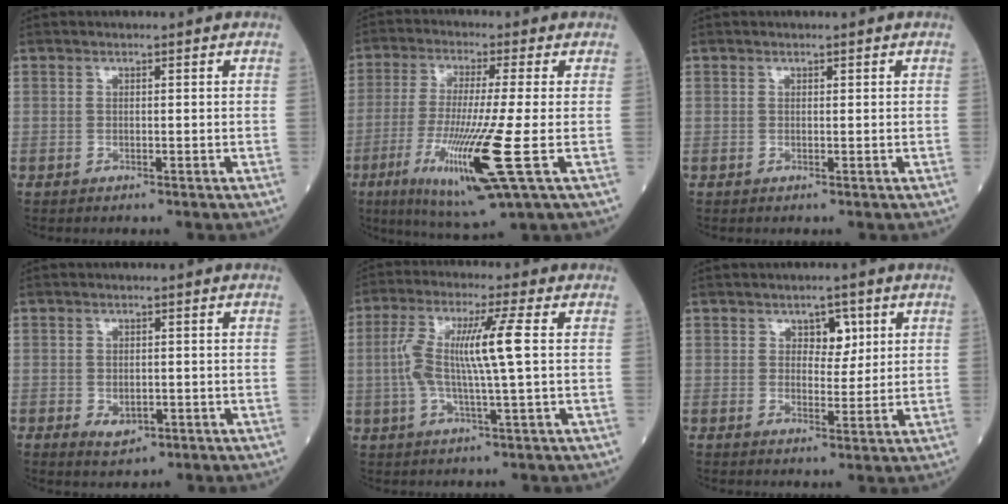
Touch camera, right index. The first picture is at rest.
{"total": 14.2, "force": [-4.3, -0.3, 13.5], "torque": [-0.279, -0.040, -0.076]}
{"total": 0.0}
{"total": 2.9, "force": [-1.1, 1.8, 2.0], "torque": [-0.030, -0.001, -0.008]}
{"total": 9.5, "force": [0.7, -0.2, 9.5], "torque": [-0.193, 0.012, 0.011]}
{"total": 3.7, "force": [1.6, 2.2, 2.5], "torque": [-0.028, 0.004, 0.023]}